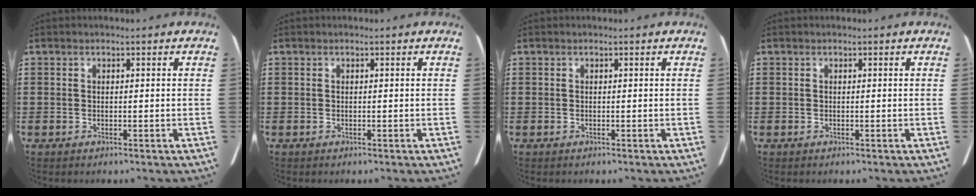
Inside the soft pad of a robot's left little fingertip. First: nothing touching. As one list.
[{"total": 0.0}, {"total": 0.0}, {"total": 0.0}]